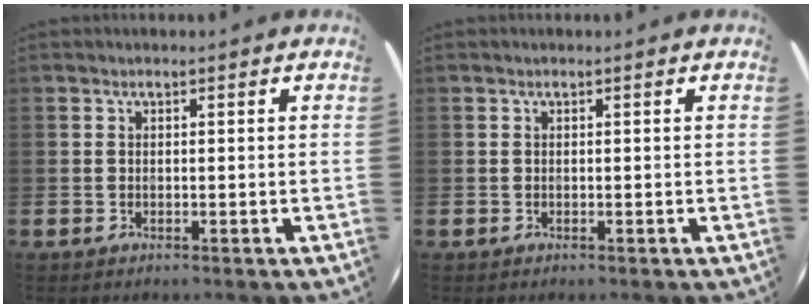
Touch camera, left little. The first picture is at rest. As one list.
[{"total": 0.0}]